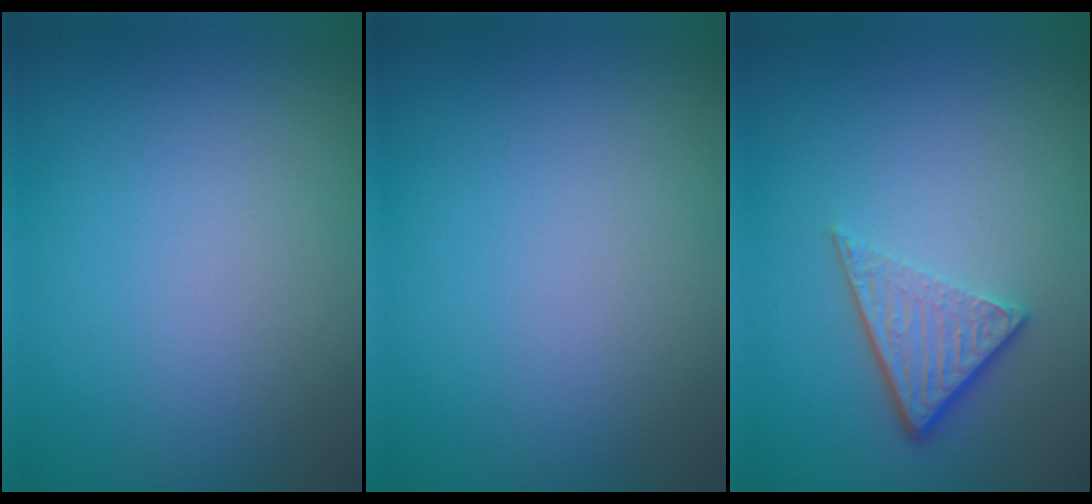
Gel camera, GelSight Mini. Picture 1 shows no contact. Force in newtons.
{"total": 0.0}
{"total": 3.8, "press": 2.6, "slide": 2.8}